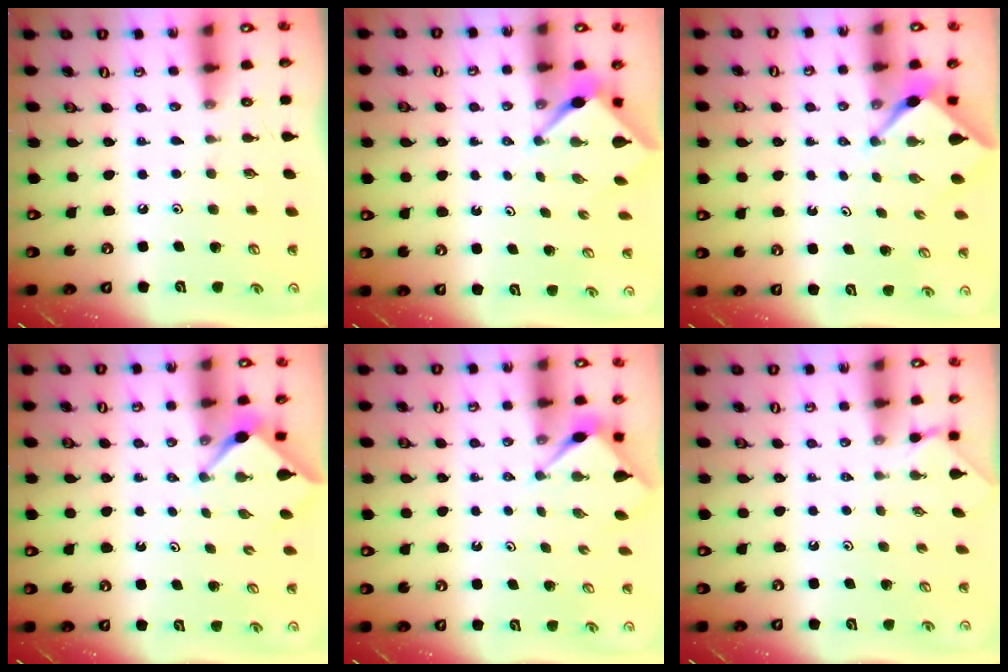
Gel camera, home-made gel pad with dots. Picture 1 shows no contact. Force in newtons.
{"total": 2.7, "press": 2.7, "slide": 0.0}
{"total": 2.2, "press": 2.2, "slide": 0.3}
{"total": 2.9, "press": 2.9, "slide": 0.3}
{"total": 3.7, "press": 3.7, "slide": 0.0}
{"total": 0.9, "press": 0.9, "slide": 0.3}